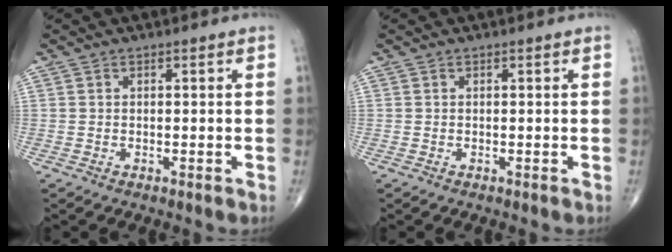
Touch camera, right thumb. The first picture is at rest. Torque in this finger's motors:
{"motor_torque": [-0.15, 0.28, 0.09, 0.09, 0.00]}